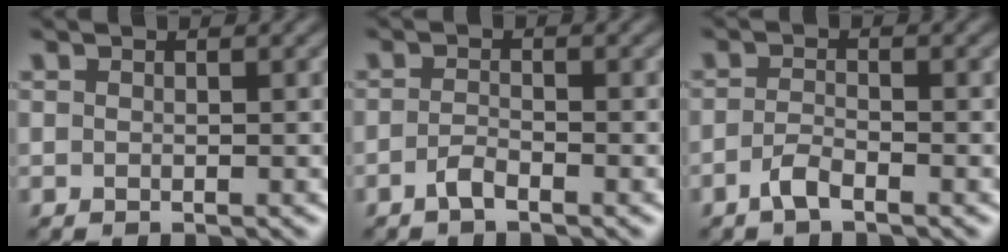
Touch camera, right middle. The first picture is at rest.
{"total": 1.5, "force": [-1.1, 0.4, 0.9], "torque": [-0.021, 0.003, -0.024]}
{"total": 1.8, "force": [-1.3, 0.5, 1.1], "torque": [-0.029, 0.003, -0.031]}